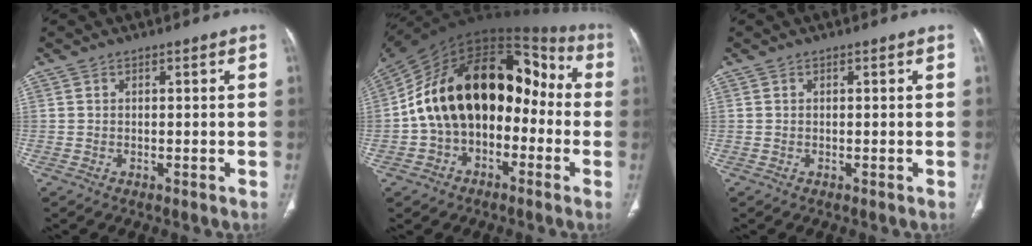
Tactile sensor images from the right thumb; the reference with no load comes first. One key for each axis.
{"total": 24.2, "fx": -1.8, "fy": 15.9, "fz": 18.2, "tx": -0.279, "ty": 0.073, "tz": -0.036}
{"total": 0.0}